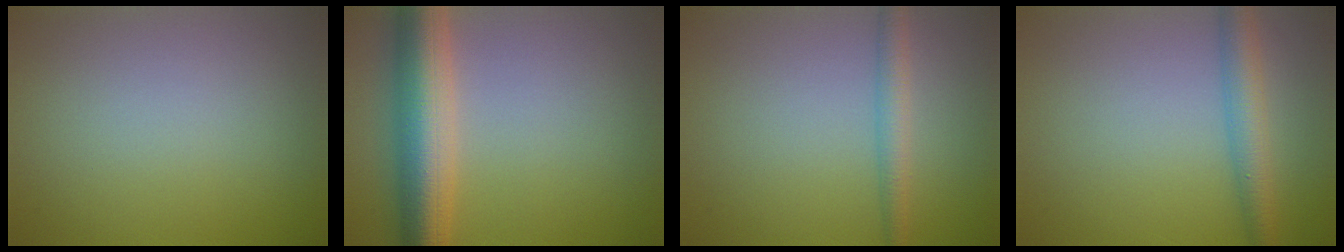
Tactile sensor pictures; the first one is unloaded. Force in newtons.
{"total": 8.2, "press": 8.1, "slide": 0.3}
{"total": 2.3, "press": 2.3, "slide": 0.1}
{"total": 3.7, "press": 3.7, "slide": 0.1}